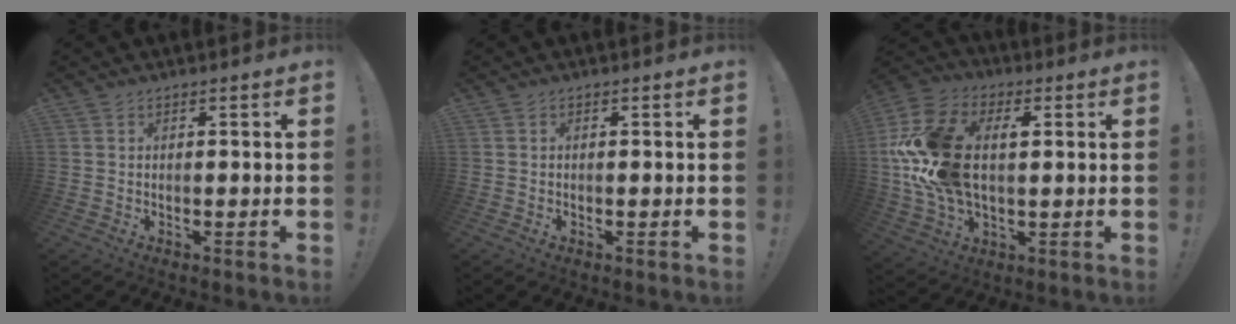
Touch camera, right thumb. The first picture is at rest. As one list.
[{"total": 0.0}, {"total": 21.2, "force": [2.2, 13.7, 16.0], "torque": [-0.317, 0.012, 0.041]}]